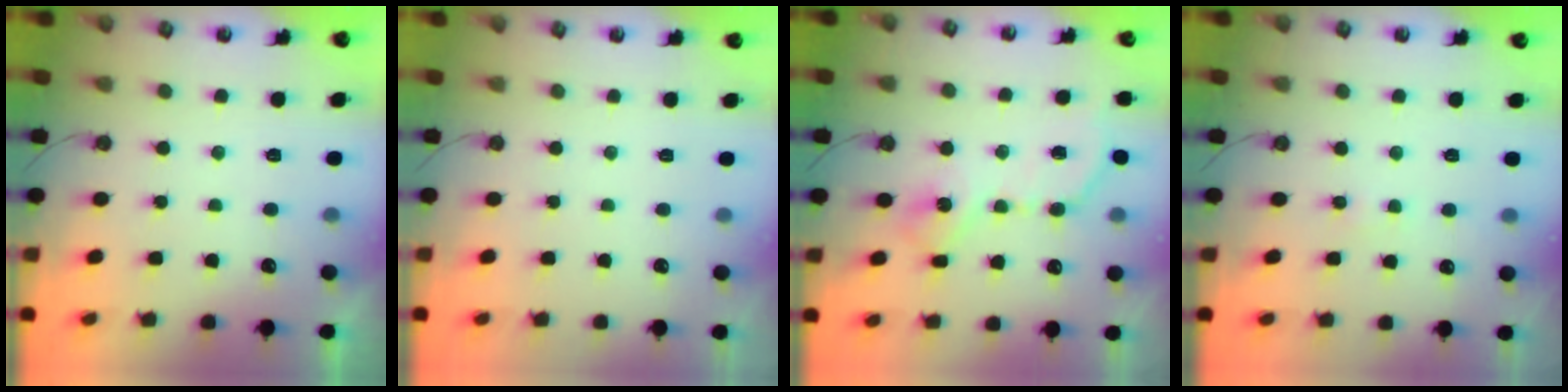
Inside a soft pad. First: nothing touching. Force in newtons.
{"total": 0.0}
{"total": 11.3, "press": 11.3, "slide": 0.4}
{"total": 1.7, "press": 1.7, "slide": 0.2}